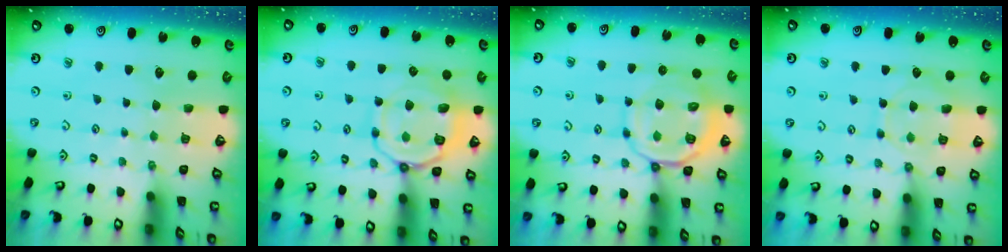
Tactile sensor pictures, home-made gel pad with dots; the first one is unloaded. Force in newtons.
{"total": 12.7, "press": 12.6, "slide": 1.4}
{"total": 12.1, "press": 12.0, "slide": 1.6}
{"total": 8.8, "press": 8.8, "slide": 0.9}